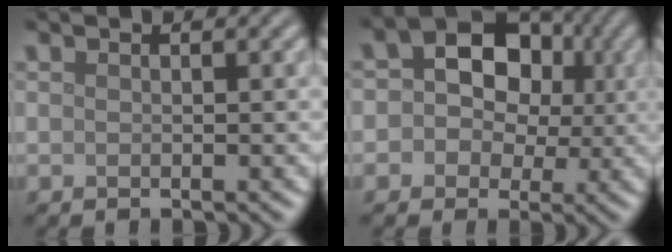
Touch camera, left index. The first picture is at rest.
{"total": 10.3, "force": [2.2, 8.4, 5.4], "torque": [-0.044, 0.044, 0.001]}